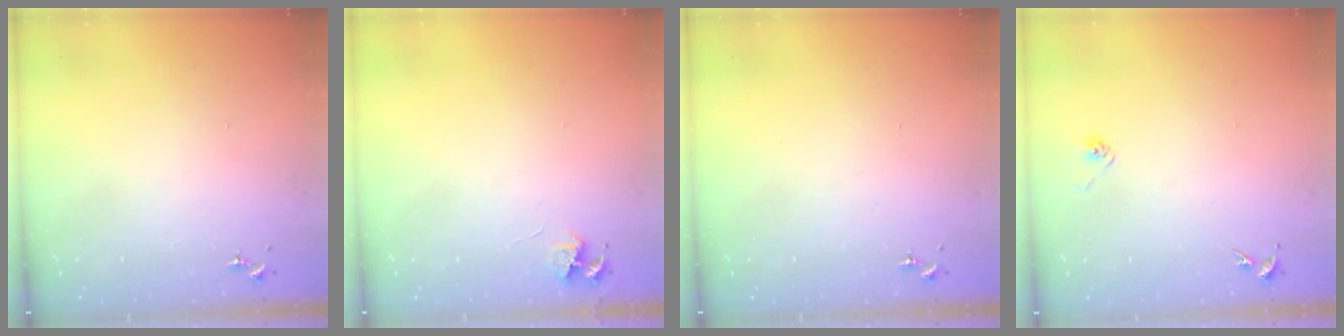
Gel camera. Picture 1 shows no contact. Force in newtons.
{"total": 4.5, "press": 4.4, "slide": 0.6}
{"total": 0.0}
{"total": 2.9, "press": 2.5, "slide": 1.5}